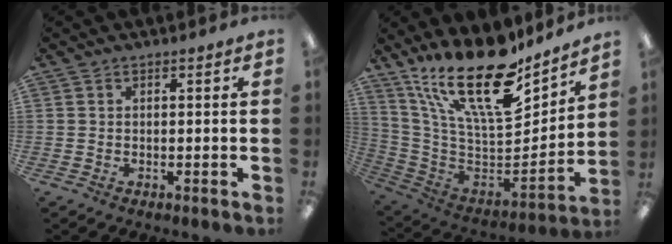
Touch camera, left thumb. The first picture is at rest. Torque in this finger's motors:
{"motor_torque": [0.99, 0.21, 1.73, -1.04, 0.36]}